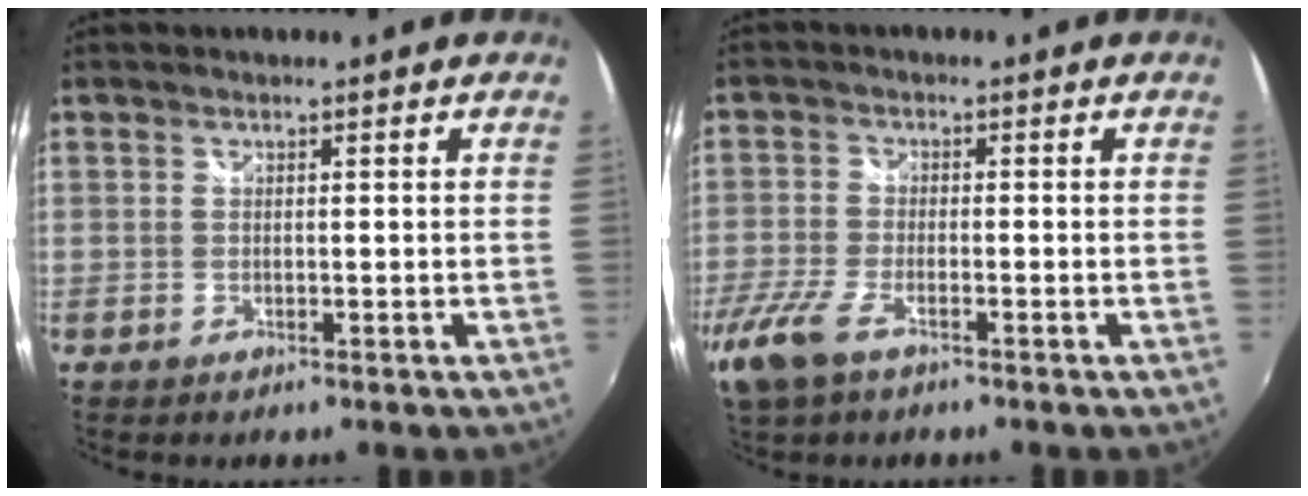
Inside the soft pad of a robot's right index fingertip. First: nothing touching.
{"total": 9.9, "force": [-6.0, 4.0, 6.8], "torque": [-0.168, -0.029, -0.118]}